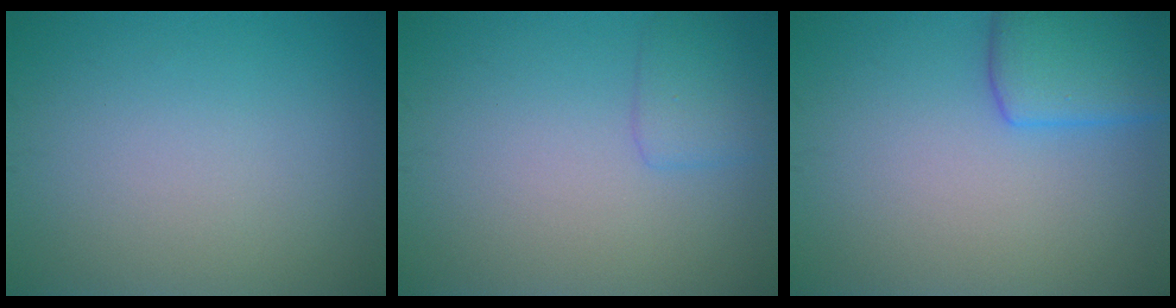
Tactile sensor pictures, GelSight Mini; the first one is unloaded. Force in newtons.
{"total": 2.0, "press": 1.9, "slide": 0.1}
{"total": 4.9, "press": 4.8, "slide": 0.3}